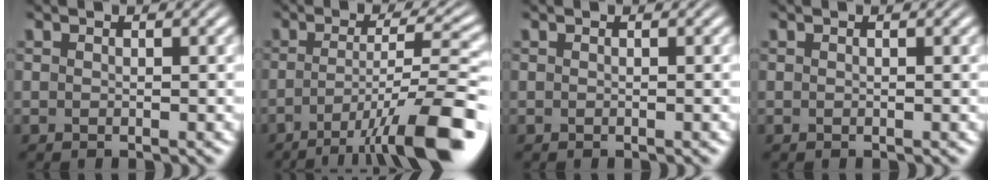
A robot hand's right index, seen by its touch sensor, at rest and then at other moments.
{"total": 8.6, "force": [-4.3, 1.4, 7.3], "torque": [-0.097, -0.013, -0.058]}
{"total": 0.0}
{"total": 0.0}